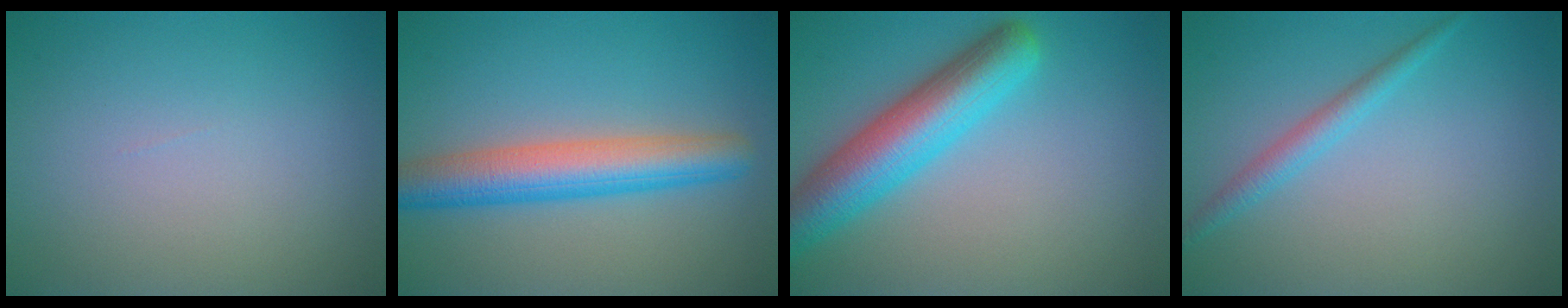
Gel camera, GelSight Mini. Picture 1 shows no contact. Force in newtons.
{"total": 5.9, "press": 5.9, "slide": 0.3}
{"total": 7.2, "press": 7.2, "slide": 0.3}
{"total": 1.9, "press": 1.9, "slide": 0.1}